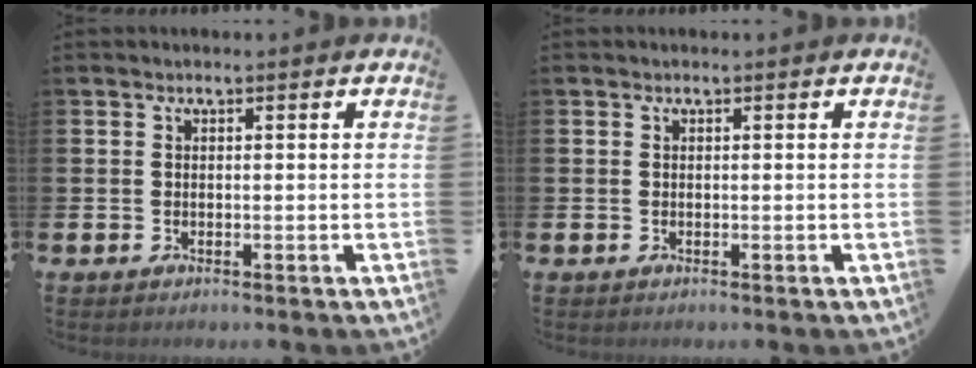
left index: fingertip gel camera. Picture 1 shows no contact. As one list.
[{"total": 0.0}]